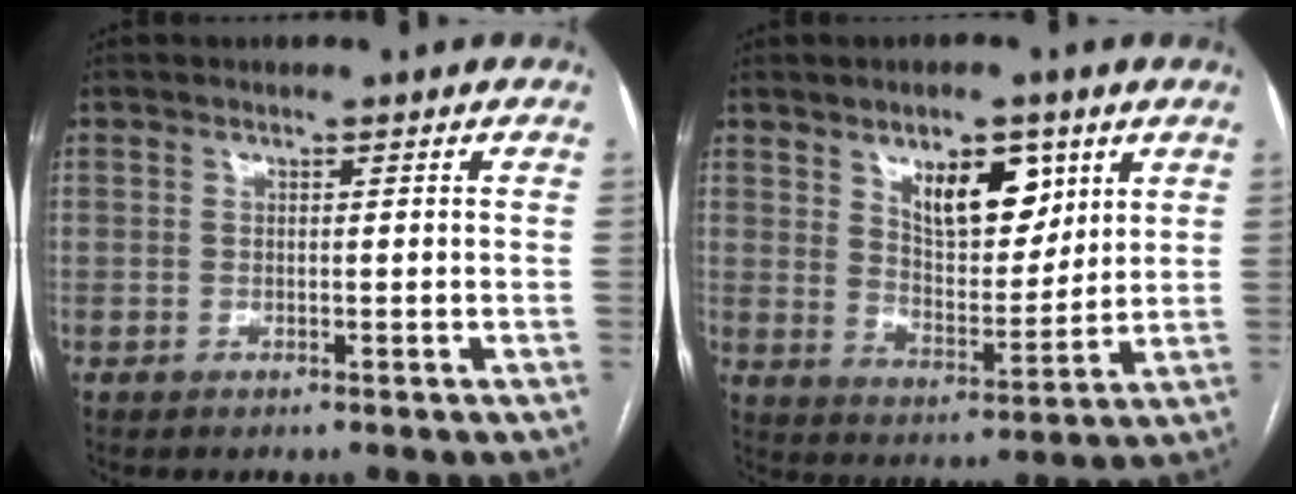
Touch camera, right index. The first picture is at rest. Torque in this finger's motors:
{"motor_torque": [0.40, 0.31, 0.38, 0.10]}